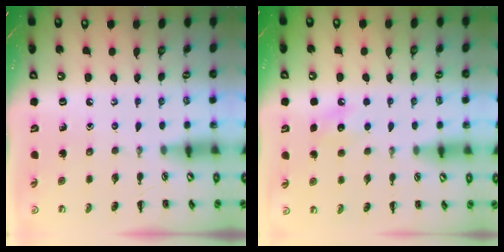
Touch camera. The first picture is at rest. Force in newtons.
{"total": 6.6, "press": 6.4, "slide": 1.6}